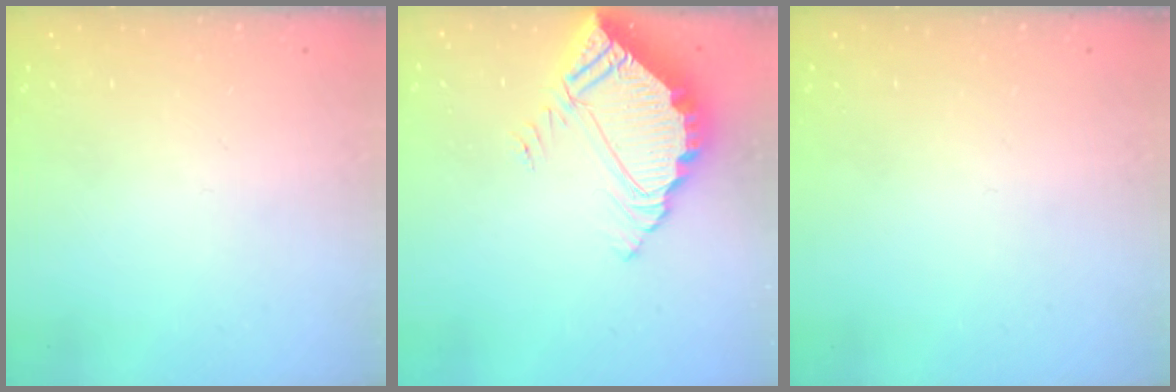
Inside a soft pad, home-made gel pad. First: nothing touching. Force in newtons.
{"total": 6.5, "press": 6.4, "slide": 0.4}
{"total": 0.0}